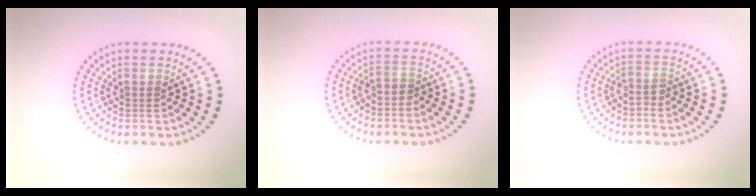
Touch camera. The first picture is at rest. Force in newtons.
{"total": 1.0, "press": 0.7, "slide": 0.7}
{"total": 1.3, "press": 1.0, "slide": 0.9}